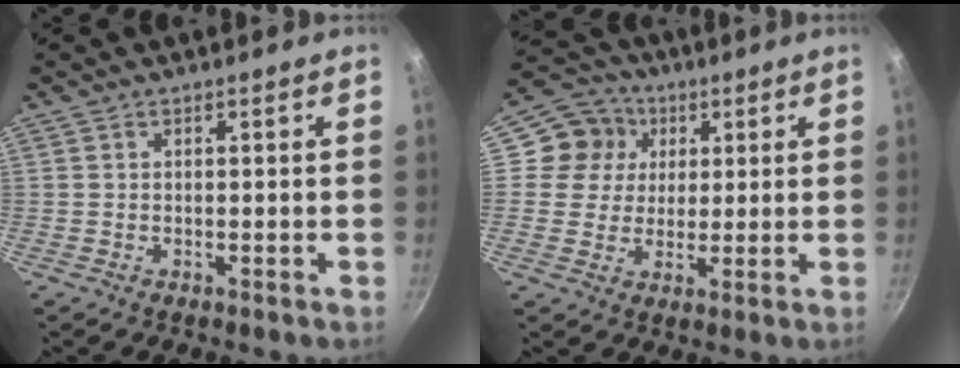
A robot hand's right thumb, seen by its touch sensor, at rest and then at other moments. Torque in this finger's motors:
{"motor_torque": [-0.30, 0.22, -0.15, -0.13, 0.01]}